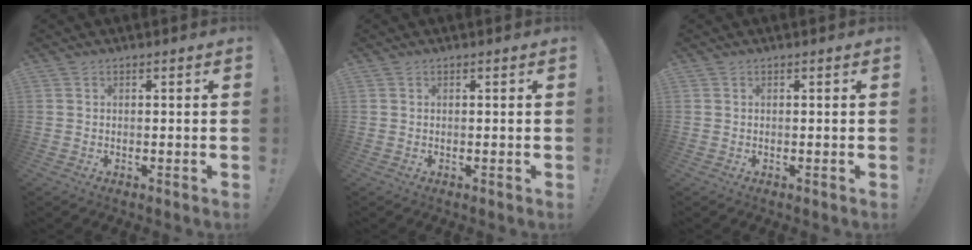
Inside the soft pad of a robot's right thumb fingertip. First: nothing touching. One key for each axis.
{"total": 0.0}
{"total": 0.0}